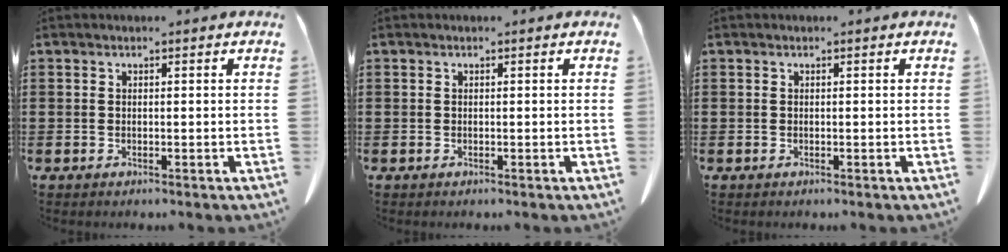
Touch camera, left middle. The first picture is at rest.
{"total": 0.0}
{"total": 0.0}